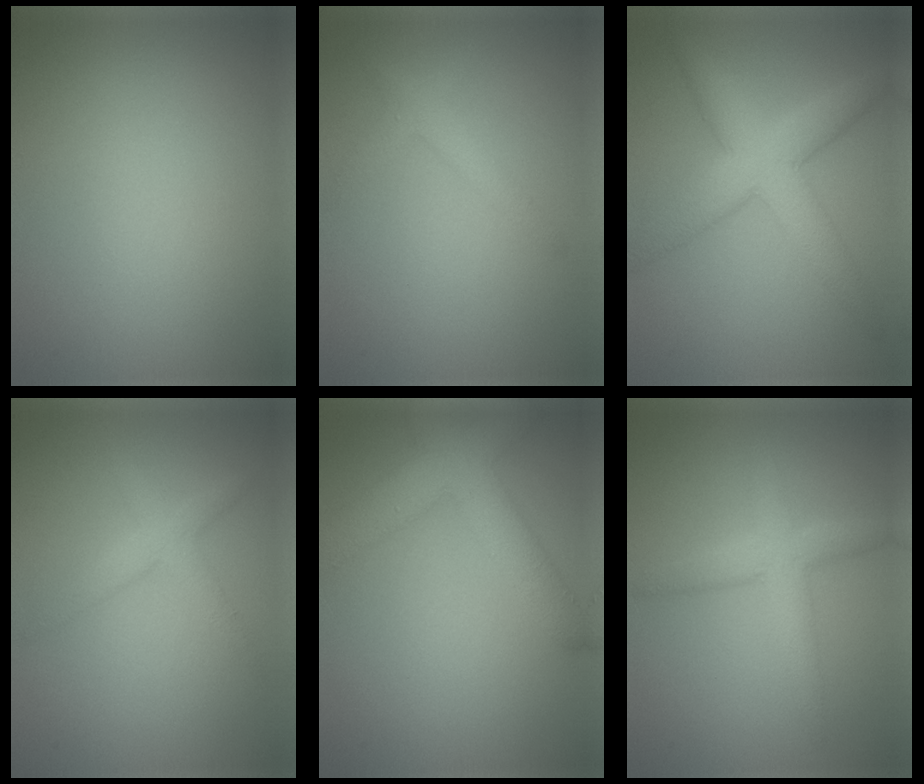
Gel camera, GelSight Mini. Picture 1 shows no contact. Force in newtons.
{"total": 2.2, "press": 2.2, "slide": 0.0}
{"total": 6.1, "press": 6.1, "slide": 0.2}
{"total": 2.4, "press": 2.4, "slide": 0.1}
{"total": 6.4, "press": 6.4, "slide": 0.3}
{"total": 3.5, "press": 3.5, "slide": 0.3}